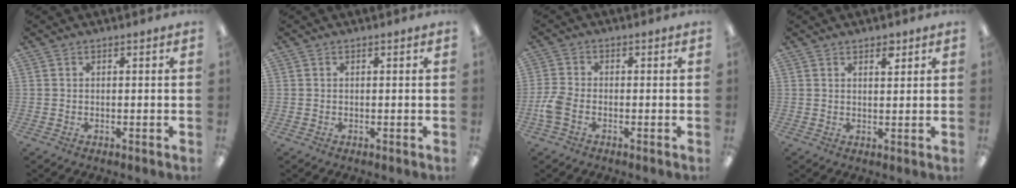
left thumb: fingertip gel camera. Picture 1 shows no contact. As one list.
[{"total": 0.0}, {"total": 4.6, "force": [-1.6, 2.7, 3.4], "torque": [-0.080, 0.000, -0.033]}, {"total": 2.8, "force": [2.2, 1.2, 1.3], "torque": [-0.005, -0.011, 0.035]}]